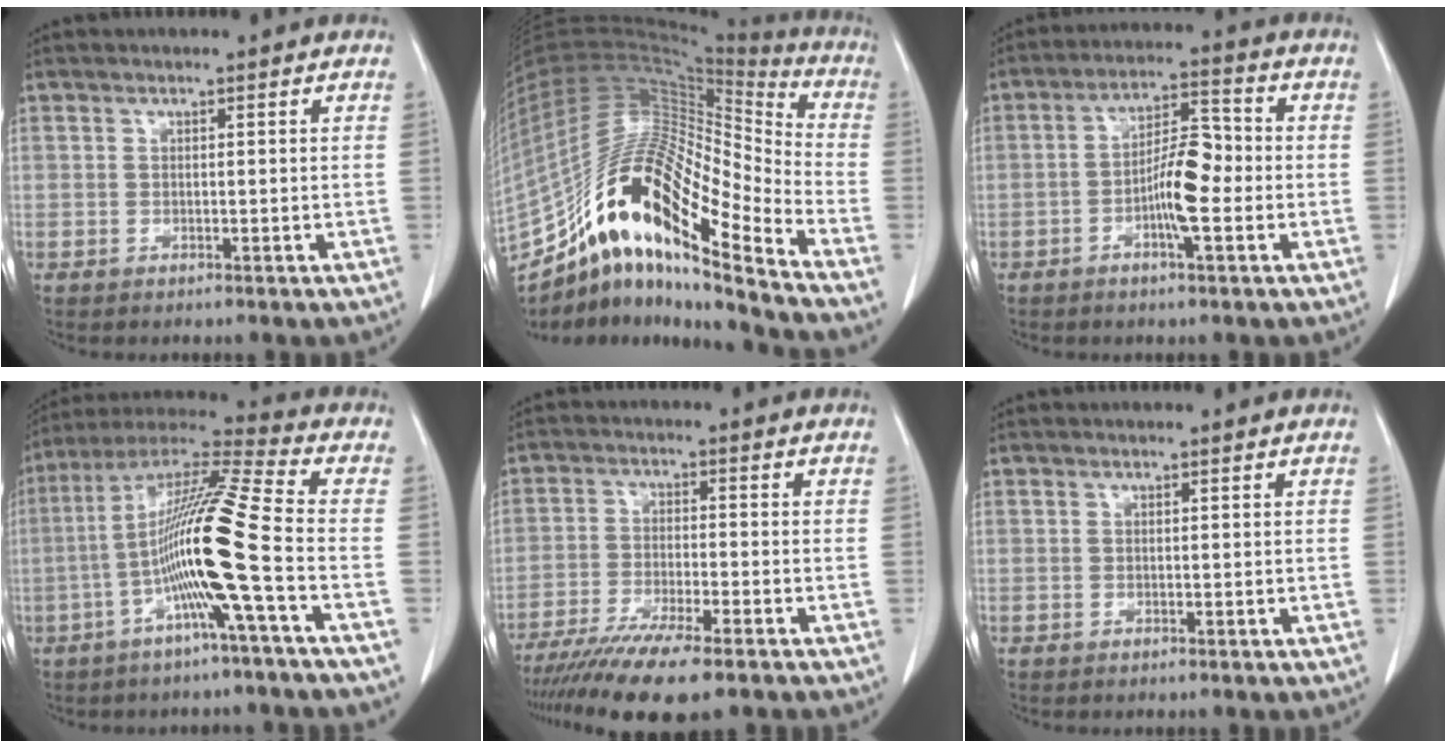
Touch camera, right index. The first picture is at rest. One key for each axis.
{"total": 25.5, "fx": -15.9, "fy": 4.8, "fz": 19.4, "tx": -0.387, "ty": 0.004, "tz": -0.291}
{"total": 7.8, "fx": -1.8, "fy": 1.9, "fz": 7.3, "tx": -0.131, "ty": 0.013, "tz": -0.036}
{"total": 15.4, "fx": -3.8, "fy": -1.6, "fz": 14.8, "tx": -0.272, "ty": 0.008, "tz": -0.084}
{"total": 12.0, "fx": -9.2, "fy": 1.2, "fz": 7.6, "tx": -0.127, "ty": -0.024, "tz": -0.149}
{"total": 0.0}